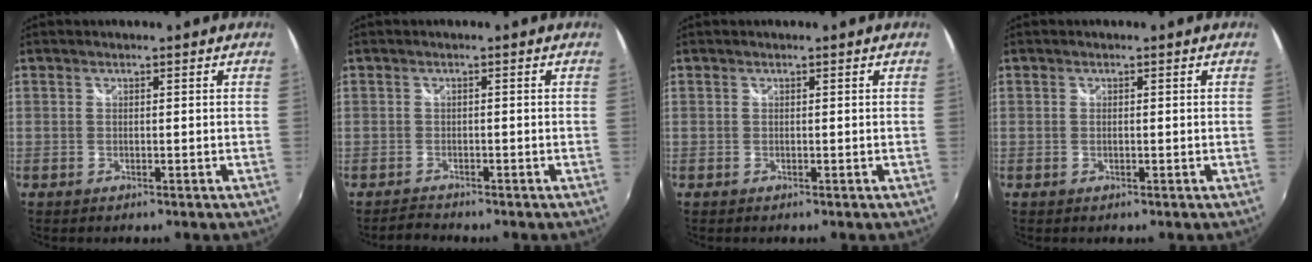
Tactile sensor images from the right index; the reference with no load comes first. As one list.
[{"total": 1.9, "force": [-1.7, 0.8, -0.2], "torque": [-0.005, 0.002, -0.034]}, {"total": 0.0}, {"total": 0.6, "force": [0.0, 0.3, 0.6], "torque": [-0.013, -0.001, -0.002]}]